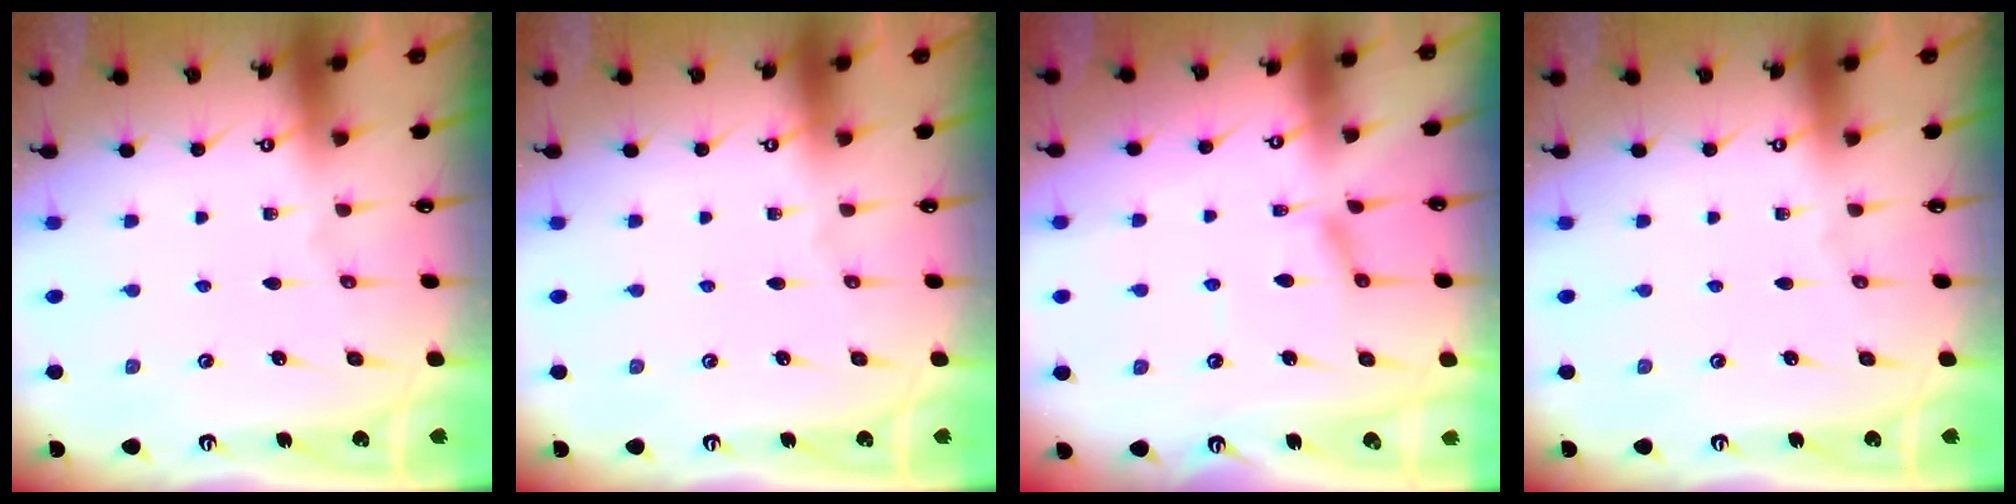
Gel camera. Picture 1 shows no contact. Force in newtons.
{"total": 0.0}
{"total": 2.0, "press": 2.0, "slide": 0.5}
{"total": 0.0}